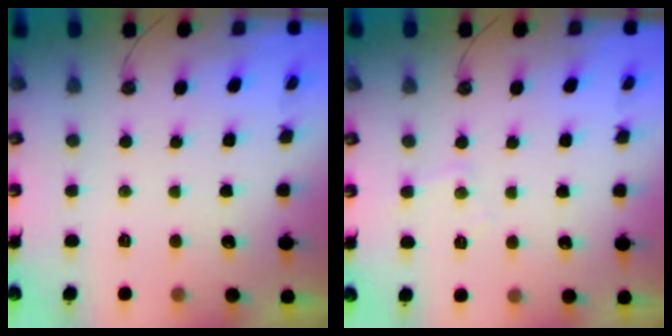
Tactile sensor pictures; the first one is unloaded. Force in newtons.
{"total": 5.0, "press": 5.0, "slide": 0.7}